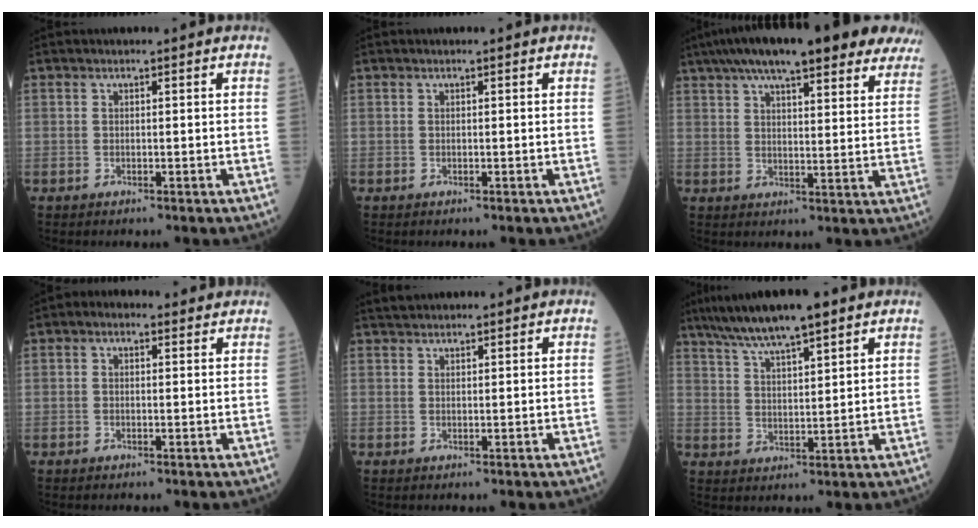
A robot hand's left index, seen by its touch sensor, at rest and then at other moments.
{"total": 0.0}
{"total": 23.4, "force": [18.0, 4.9, 14.1], "torque": [-0.220, 0.053, 0.231]}
{"total": 2.8, "force": [1.7, 1.8, 1.4], "torque": [-0.027, 0.025, 0.023]}
{"total": 2.0, "force": [1.9, 0.4, 0.2], "torque": [-0.004, 0.020, 0.035]}
{"total": 9.8, "force": [7.5, 1.1, 6.2], "torque": [-0.111, 0.018, 0.134]}